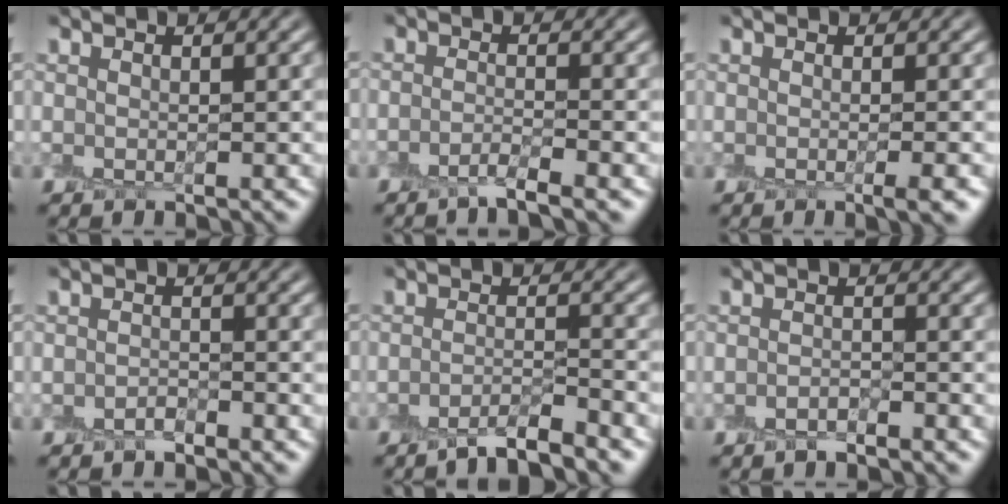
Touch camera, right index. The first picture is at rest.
{"total": 1.6, "force": [-1.4, 0.0, 0.8], "torque": [-0.015, 0.000, -0.037]}
{"total": 1.9, "force": [-0.6, 0.3, 1.8], "torque": [-0.021, -0.006, -0.012]}
{"total": 0.8, "force": [-0.8, 0.2, -0.1], "torque": [0.002, 0.007, -0.017]}
{"total": 3.1, "force": [-2.6, 0.3, 1.6], "torque": [-0.022, 0.003, -0.052]}
{"total": 1.1, "force": [-1.1, 0.2, 0.1], "torque": [-0.003, 0.005, -0.023]}